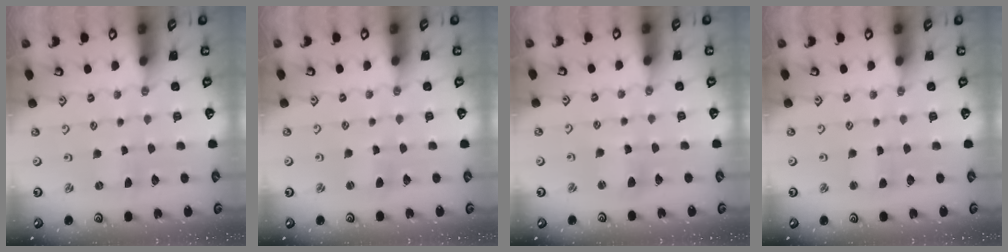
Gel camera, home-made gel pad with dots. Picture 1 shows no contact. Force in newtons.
{"total": 2.1, "press": 2.1, "slide": 0.3}
{"total": 5.6, "press": 5.6, "slide": 0.7}
{"total": 2.3, "press": 2.3, "slide": 0.3}